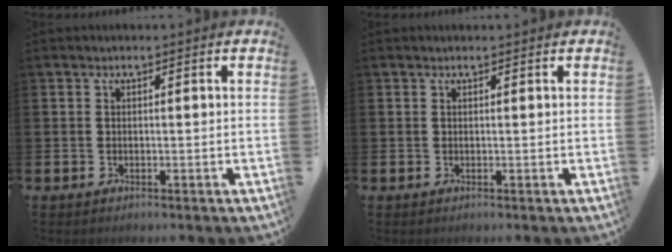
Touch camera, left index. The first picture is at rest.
{"total": 0.0}